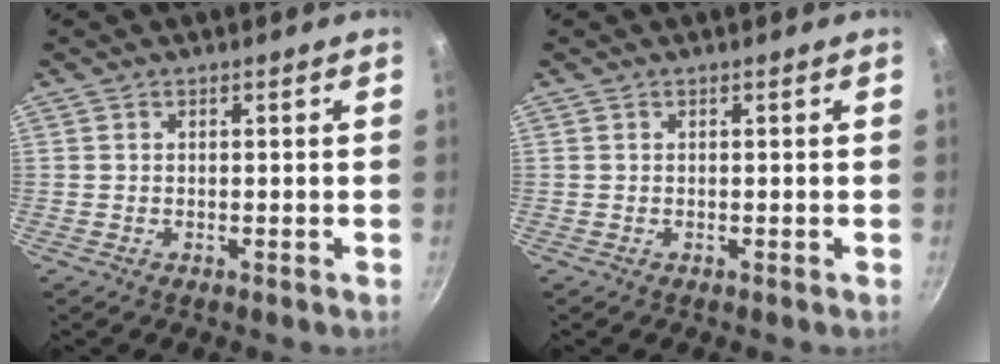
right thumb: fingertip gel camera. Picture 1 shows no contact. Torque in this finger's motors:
{"motor_torque": [0.00, 0.00, 0.02, 0.01, 0.00]}